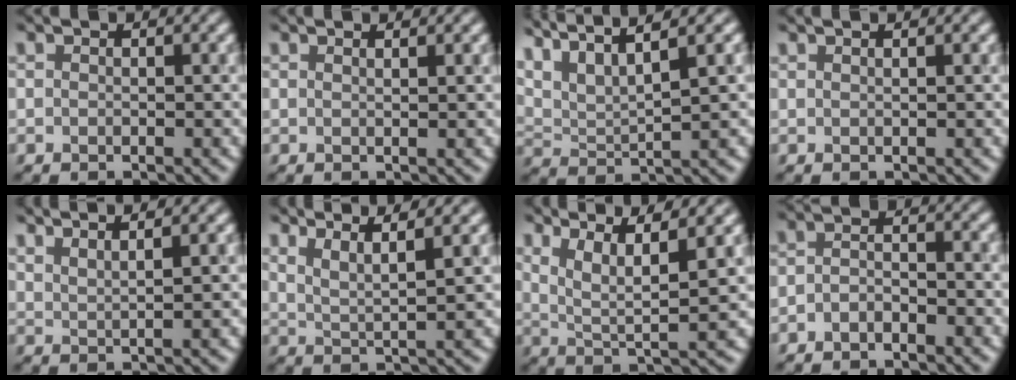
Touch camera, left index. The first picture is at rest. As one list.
[{"total": 2.3, "force": [1.4, 1.0, 1.5], "torque": [0.002, 0.011, -0.007]}, {"total": 7.7, "force": [6.0, 1.4, 4.6], "torque": [-0.092, 0.027, 0.108]}, {"total": 2.3, "force": [1.5, 1.1, 1.4], "torque": [0.006, 0.012, -0.004]}, {"total": 4.4, "force": [3.5, 1.0, 2.5], "torque": [-0.016, 0.027, 0.030]}, {"total": 3.9, "force": [3.0, 0.3, 2.5], "torque": [-0.048, 0.010, 0.064]}, {"total": 5.6, "force": [2.8, 1.0, 4.7], "torque": [-0.081, 0.006, 0.065]}, {"total": 1.7, "force": [-1.4, 0.4, 0.8], "torque": [-0.020, 0.005, -0.022]}]